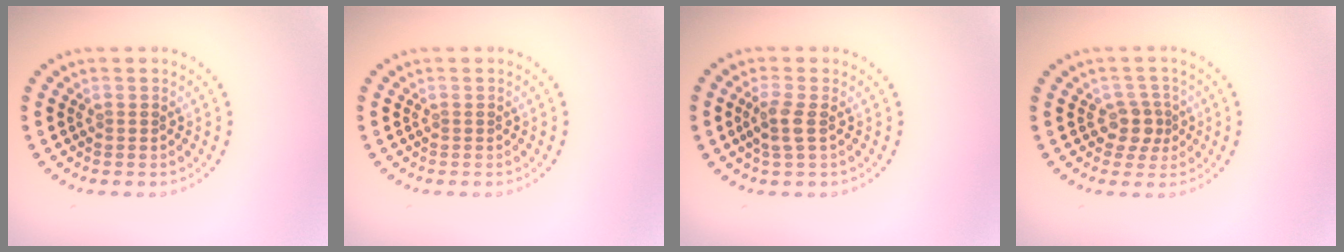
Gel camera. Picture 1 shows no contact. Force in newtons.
{"total": 0.0}
{"total": 1.9, "press": 1.7, "slide": 0.9}
{"total": 2.2, "press": 1.8, "slide": 1.3}